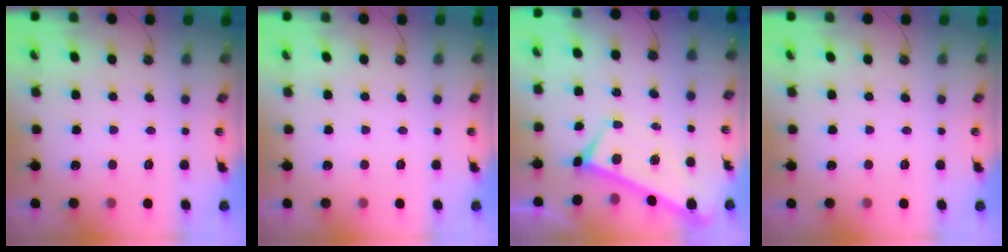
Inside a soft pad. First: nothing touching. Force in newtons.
{"total": 0.0}
{"total": 1.9, "press": 1.8, "slide": 0.6}
{"total": 0.0}